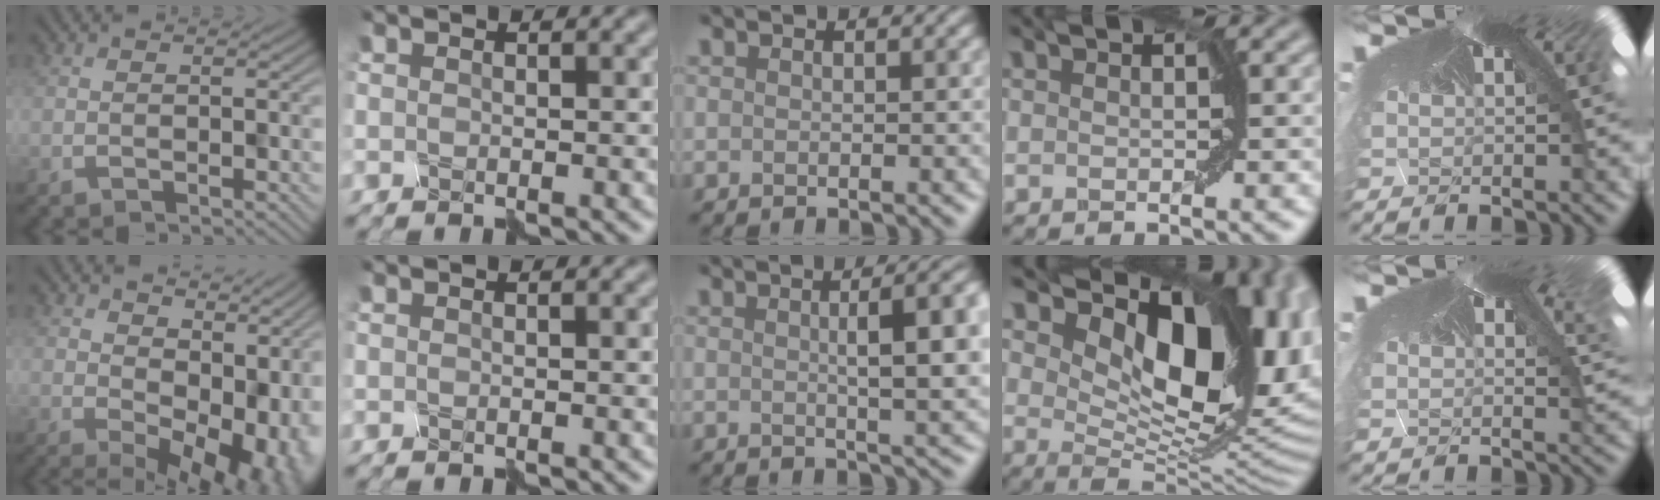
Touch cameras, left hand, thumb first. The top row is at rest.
{"thumb": {"total": 13.7, "force": [0.2, 8.5, 10.7], "torque": [-0.128, -0.042, 0.045]}, "middle": {"total": 6.4, "force": [0.8, 1.2, 6.2], "torque": [-0.062, 0.012, 0.013]}, "ring": {"total": 15.0, "force": [5.0, 7.9, 11.7], "torque": [-0.159, -0.011, 0.091]}, "little": {"total": 2.9, "force": [2.2, 1.5, 1.3], "torque": [-0.029, 0.012, 0.035]}}